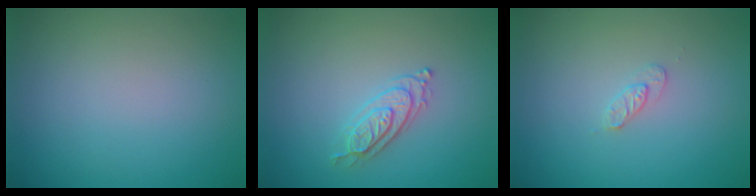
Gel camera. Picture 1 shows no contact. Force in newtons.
{"total": 2.2, "press": 2.2, "slide": 0.3}
{"total": 1.1, "press": 1.1, "slide": 0.2}